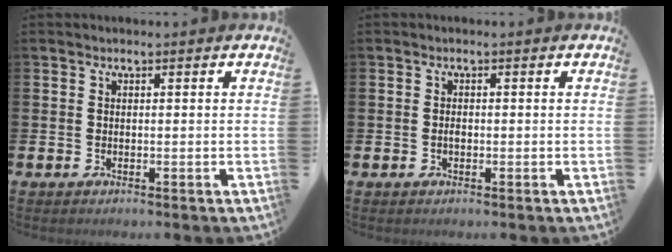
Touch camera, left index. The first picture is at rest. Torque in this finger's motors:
{"motor_torque": [0.39, 0.34, -0.04, 0.04]}